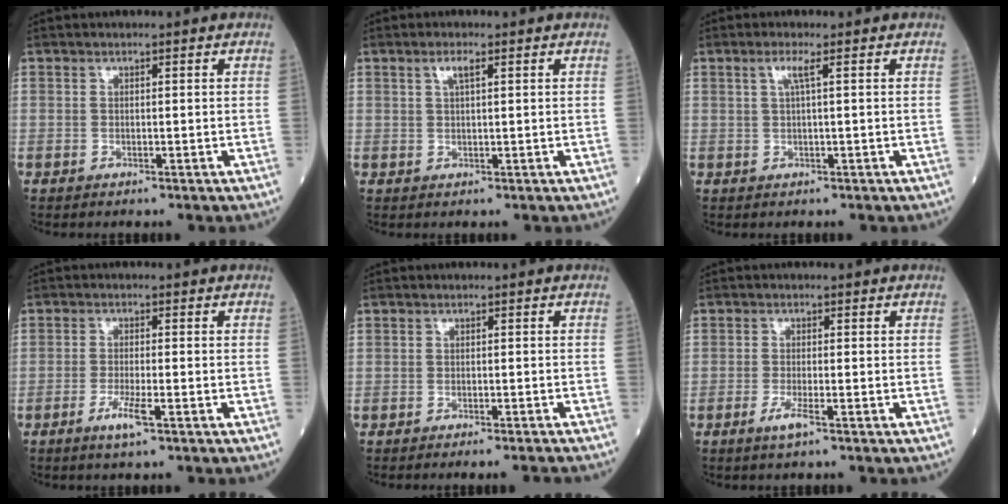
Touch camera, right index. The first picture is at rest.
{"total": 1.9, "force": [0.9, 0.2, 1.7], "torque": [-0.036, 0.004, 0.017]}
{"total": 1.9, "force": [0.6, -0.3, 1.8], "torque": [-0.041, 0.005, 0.013]}
{"total": 3.3, "force": [-1.7, 0.0, 2.9], "torque": [-0.059, -0.006, -0.034]}
{"total": 3.8, "force": [-3.5, -0.6, 1.2], "torque": [-0.008, -0.006, -0.046]}
{"total": 2.3, "force": [-1.2, 0.0, 1.9], "torque": [-0.041, -0.005, -0.027]}